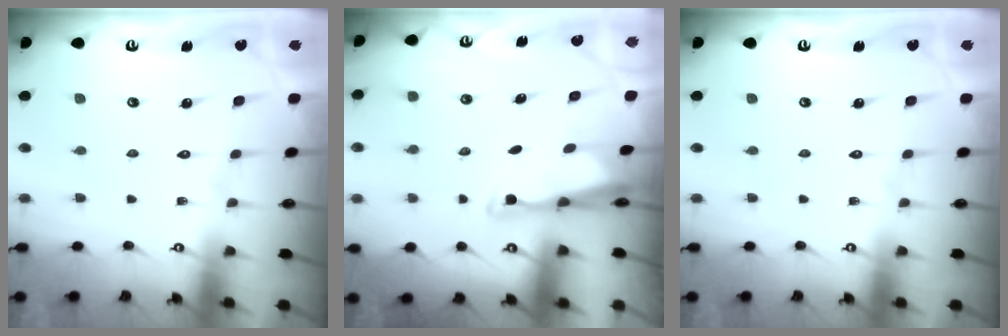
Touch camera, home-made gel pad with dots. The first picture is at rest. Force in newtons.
{"total": 2.9, "press": 2.8, "slide": 0.7}
{"total": 0.0}